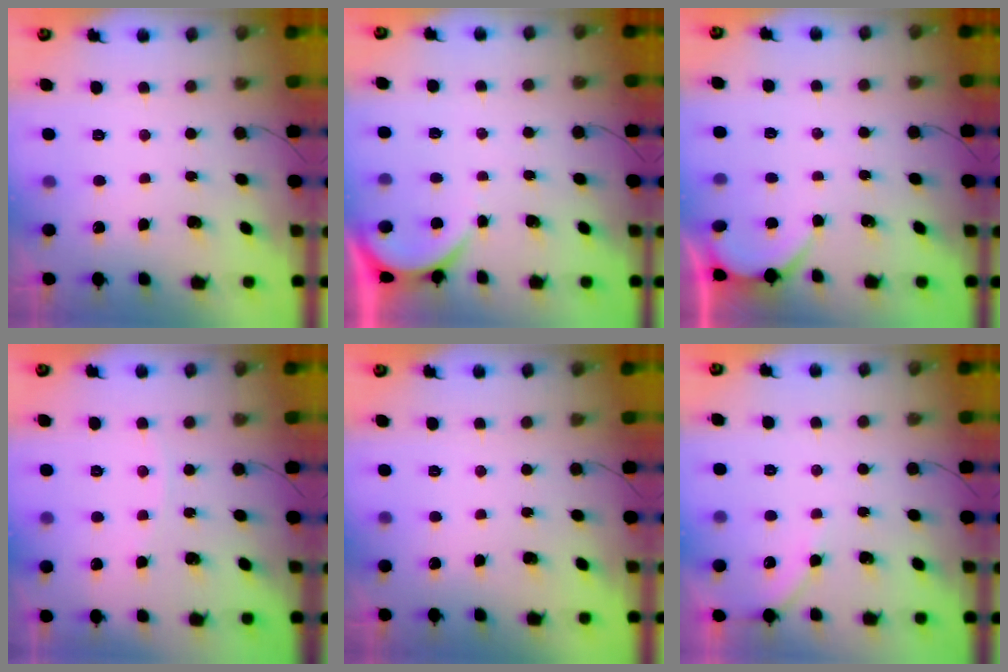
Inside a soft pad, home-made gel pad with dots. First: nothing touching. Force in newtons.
{"total": 2.1, "press": 2.1, "slide": 0.3}
{"total": 2.1, "press": 2.1, "slide": 0.3}
{"total": 2.6, "press": 2.6, "slide": 0.2}
{"total": 0.0}
{"total": 3.7, "press": 3.7, "slide": 0.6}